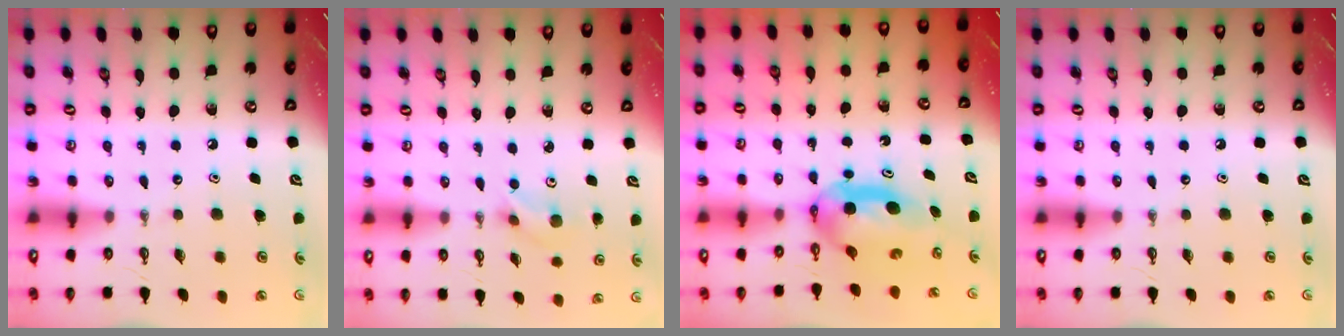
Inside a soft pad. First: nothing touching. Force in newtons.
{"total": 2.2, "press": 2.2, "slide": 0.1}
{"total": 6.4, "press": 5.7, "slide": 2.9}
{"total": 0.0}